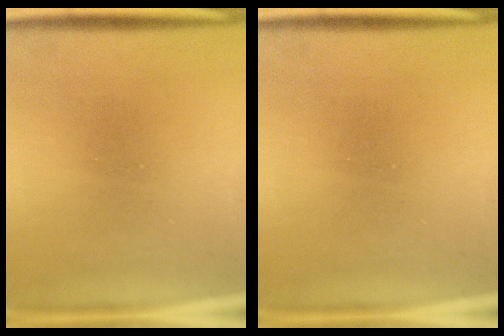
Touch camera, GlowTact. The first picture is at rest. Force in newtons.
{"total": 0.0}